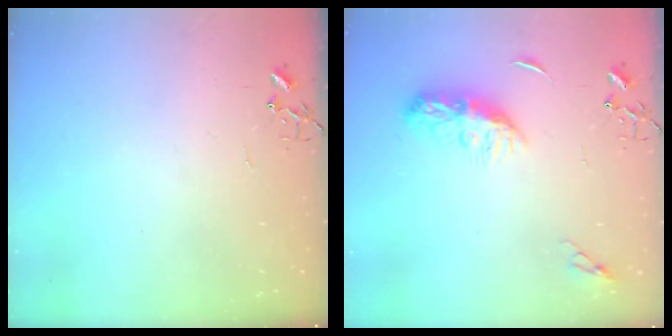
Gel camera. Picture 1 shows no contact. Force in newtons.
{"total": 9.8, "press": 9.8, "slide": 0.5}